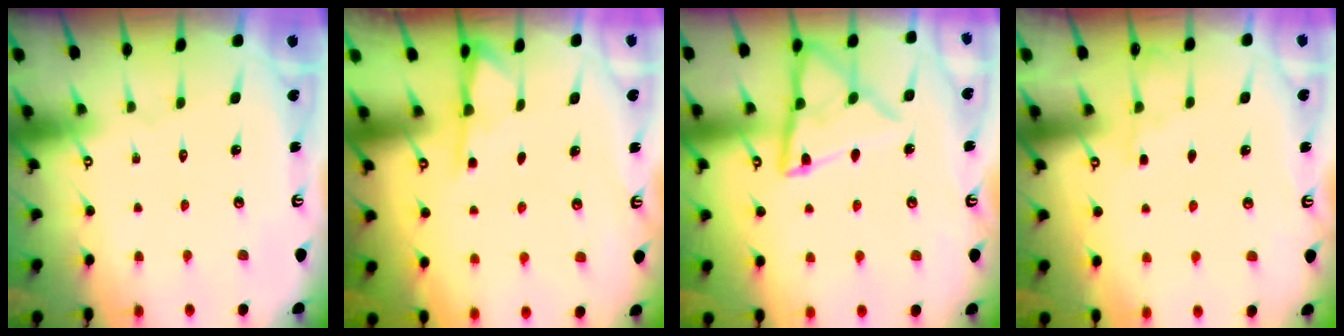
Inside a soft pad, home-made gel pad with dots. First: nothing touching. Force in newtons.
{"total": 1.9, "press": 1.8, "slide": 0.4}
{"total": 13.5, "press": 13.5, "slide": 1.5}
{"total": 2.2, "press": 2.2, "slide": 0.4}